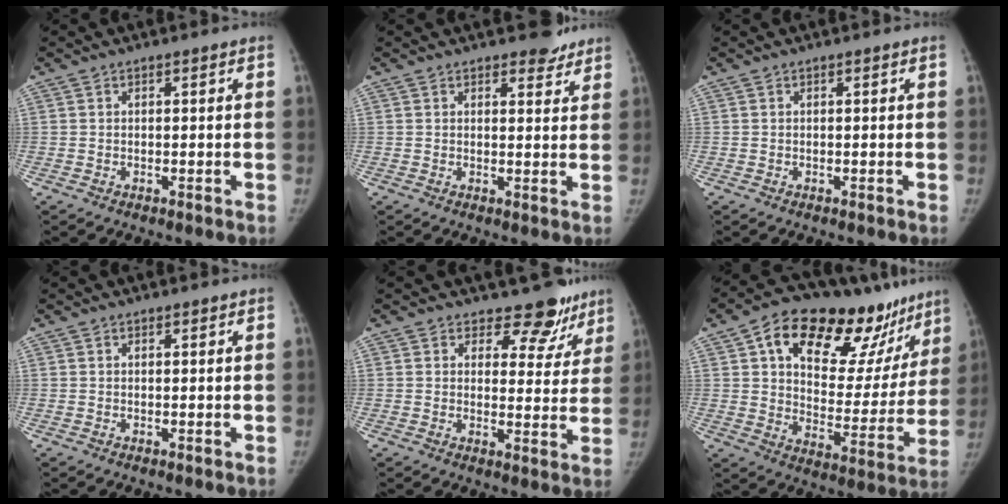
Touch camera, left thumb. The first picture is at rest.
{"total": 3.5, "force": [3.0, 1.7, 0.9], "torque": [0.011, -0.021, 0.036]}
{"total": 0.0}
{"total": 0.0}
{"total": 8.9, "force": [7.4, 4.9, 1.2], "torque": [0.034, -0.053, 0.075]}
{"total": 27.0, "force": [16.7, 13.1, 16.7], "torque": [-0.190, -0.038, 0.250]}